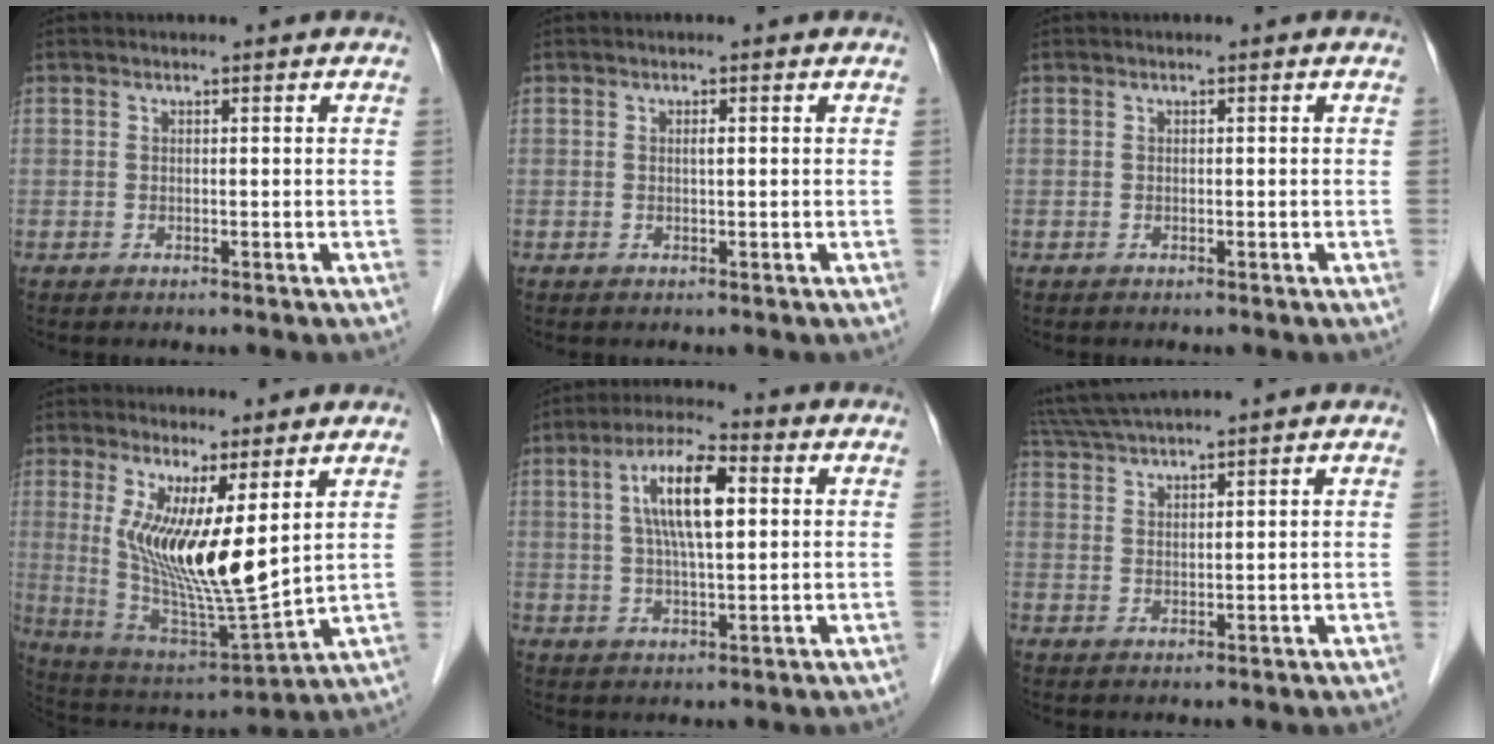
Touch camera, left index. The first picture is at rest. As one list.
[{"total": 0.6, "force": [0.1, 0.0, 0.5], "torque": [-0.009, 0.000, 0.003]}, {"total": 0.0}, {"total": 13.0, "force": [3.8, 1.7, 12.3], "torque": [-0.238, -0.027, 0.079]}, {"total": 9.8, "force": [2.2, 2.3, 9.3], "torque": [-0.176, 0.017, 0.038]}, {"total": 9.9, "force": [9.0, -0.6, 4.2], "torque": [-0.081, 0.036, 0.149]}]